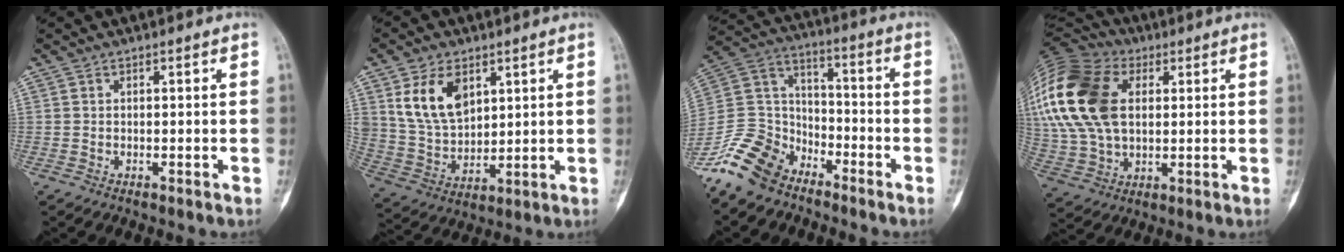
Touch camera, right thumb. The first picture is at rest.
{"total": 12.3, "force": [5.4, 7.7, 7.9], "torque": [-0.131, -0.023, 0.119]}
{"total": 14.4, "force": [-10.6, 8.0, 5.4], "torque": [-0.098, 0.069, -0.211]}
{"total": 28.0, "force": [7.0, 18.4, 19.9], "torque": [-0.466, 0.033, 0.137]}